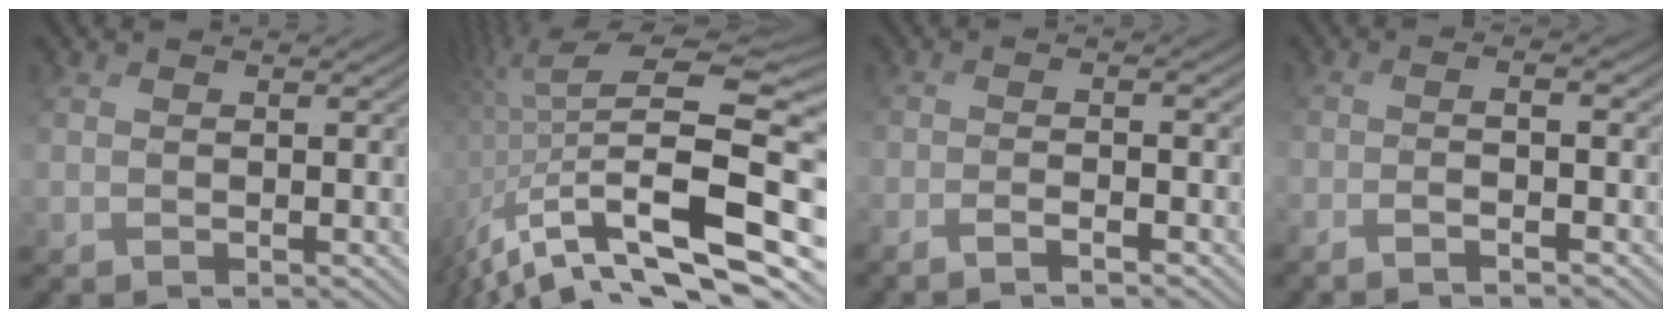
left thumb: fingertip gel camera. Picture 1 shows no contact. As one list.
[{"total": 16.4, "force": [-2.5, 5.7, 15.2], "torque": [-0.312, -0.010, -0.034]}, {"total": 3.3, "force": [-2.4, 0.4, 2.3], "torque": [-0.040, 0.005, -0.057]}, {"total": 3.5, "force": [-2.2, 0.4, 2.7], "torque": [-0.046, 0.007, -0.053]}]